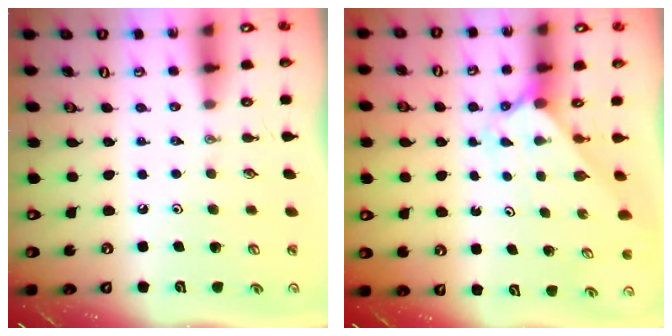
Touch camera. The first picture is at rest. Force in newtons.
{"total": 2.0, "press": 2.0, "slide": 0.2}